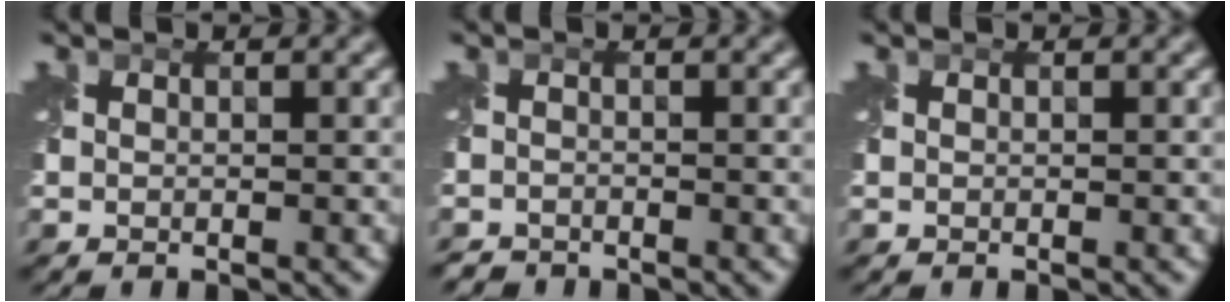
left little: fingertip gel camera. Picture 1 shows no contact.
{"total": 1.5, "force": [-1.4, 0.1, -0.5], "torque": [0.016, -0.007, -0.031]}
{"total": 0.0}